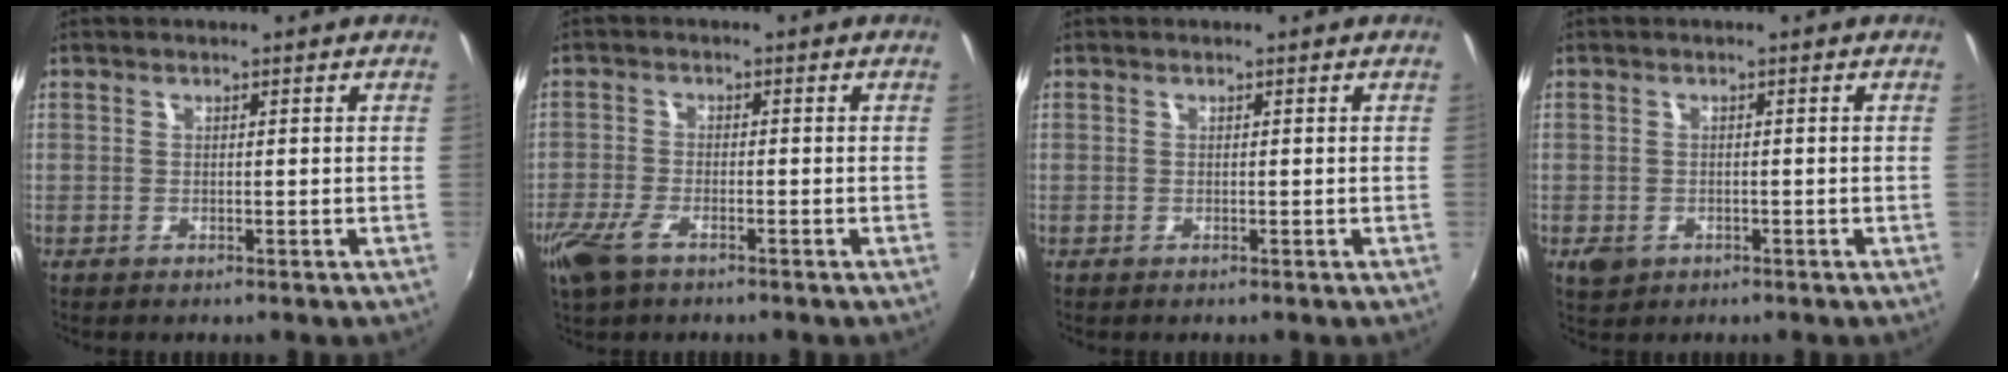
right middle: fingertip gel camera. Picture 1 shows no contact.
{"total": 6.3, "force": [-4.1, 2.5, 4.2], "torque": [-0.109, -0.016, -0.081]}
{"total": 0.0}
{"total": 3.1, "force": [-1.3, 2.4, 1.5], "torque": [-0.028, -0.005, -0.018]}